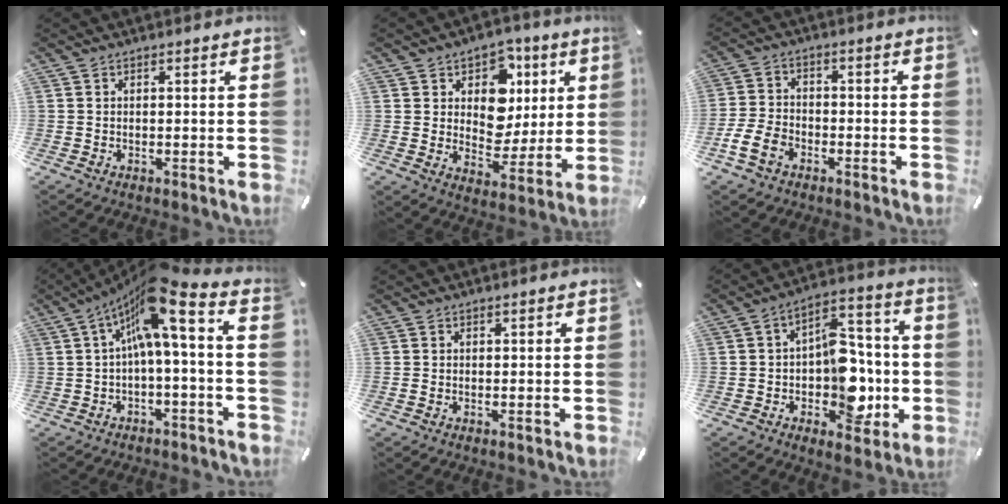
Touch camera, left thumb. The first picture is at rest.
{"total": 12.0, "force": [3.4, 10.2, 5.2], "torque": [-0.071, -0.025, 0.064]}
{"total": 7.4, "force": [-3.8, 5.2, 3.7], "torque": [-0.082, 0.019, -0.071]}
{"total": 12.2, "force": [3.6, 1.8, 11.6], "torque": [-0.209, -0.029, 0.055]}
{"total": 1.0, "force": [-0.4, 0.6, 0.7], "torque": [-0.013, 0.000, -0.007]}
{"total": 15.0, "force": [-2.9, 10.6, 10.2], "torque": [-0.130, 0.010, -0.044]}